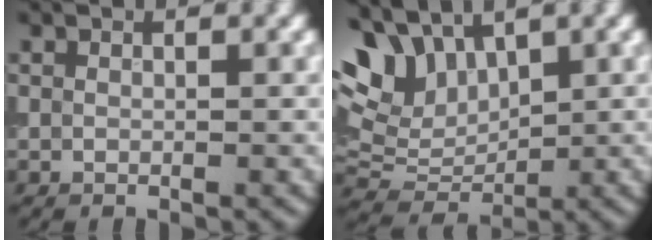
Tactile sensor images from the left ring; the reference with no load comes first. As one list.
[{"total": 6.4, "force": [3.6, 3.7, 3.9], "torque": [-0.083, 0.005, 0.064]}]